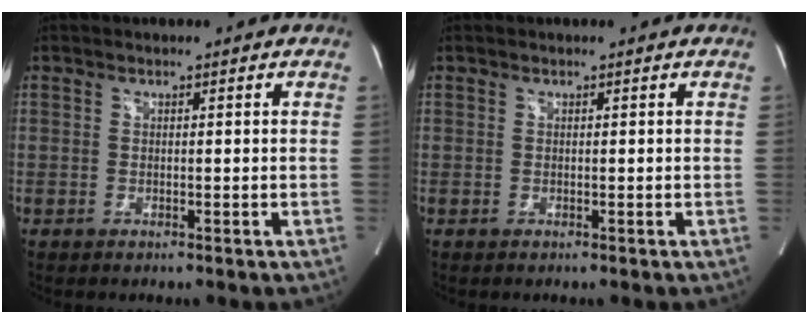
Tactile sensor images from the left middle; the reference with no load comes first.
{"total": 0.0}